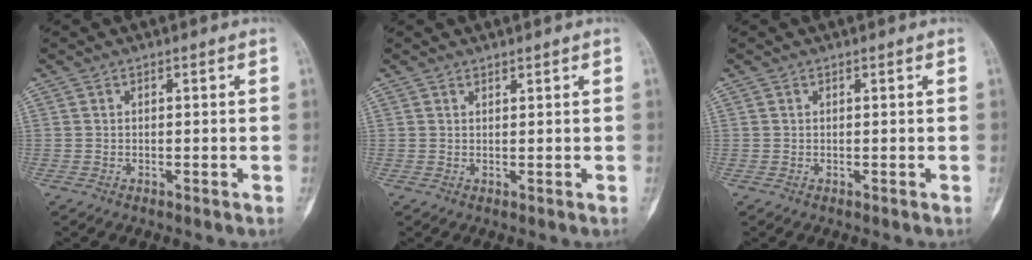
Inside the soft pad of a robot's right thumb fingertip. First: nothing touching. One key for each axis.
{"total": 0.6, "fx": 0.5, "fy": 0.1, "fz": 0.1, "tx": 0.000, "ty": -0.005, "tz": 0.008}
{"total": 0.0}